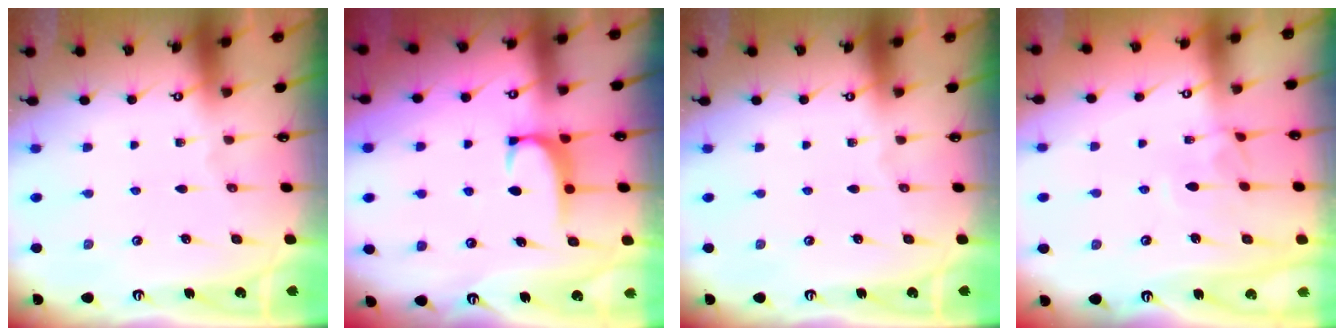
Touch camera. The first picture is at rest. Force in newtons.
{"total": 1.5, "press": 1.4, "slide": 0.4}
{"total": 0.0}
{"total": 3.9, "press": 3.9, "slide": 0.2}